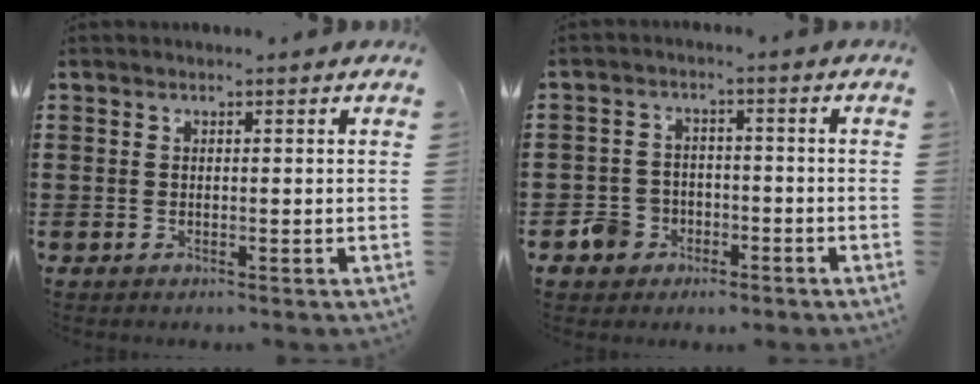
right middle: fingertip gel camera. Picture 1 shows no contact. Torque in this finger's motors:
{"motor_torque": [0.08, -0.05, 0.04, 0.02]}